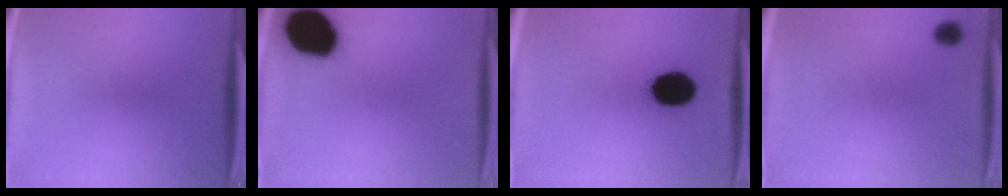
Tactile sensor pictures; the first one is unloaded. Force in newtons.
{"total": 19.5}
{"total": 15.2}
{"total": 2.2}